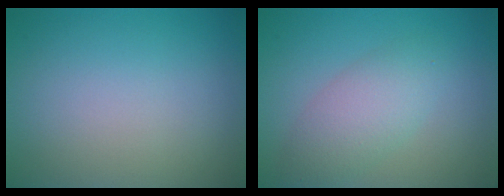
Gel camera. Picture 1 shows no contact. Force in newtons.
{"total": 3.6, "press": 3.6, "slide": 0.3}